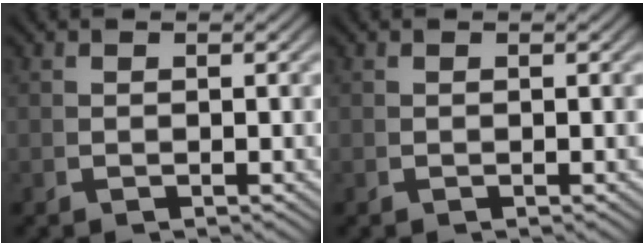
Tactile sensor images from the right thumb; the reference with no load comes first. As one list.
[{"total": 0.0}]